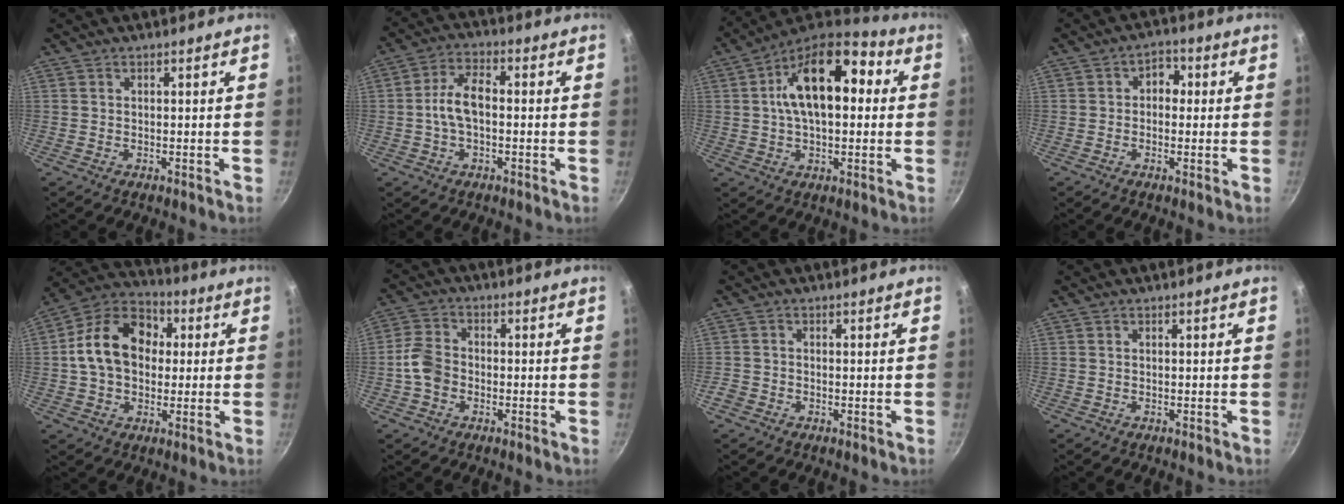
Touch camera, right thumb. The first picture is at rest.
{"total": 7.1, "force": [-0.6, 3.8, 5.9], "torque": [-0.109, 0.027, -0.017]}
{"total": 17.8, "force": [3.0, 10.0, 14.4], "torque": [-0.211, 0.030, 0.030]}
{"total": 4.1, "force": [0.3, 3.2, 2.6], "torque": [-0.015, 0.007, -0.004]}
{"total": 15.8, "force": [1.7, 12.0, 10.2], "torque": [-0.145, 0.031, 0.013]}
{"total": 5.7, "force": [-1.5, 4.4, 3.4], "torque": [-0.057, 0.019, -0.041]}
{"total": 1.6, "force": [-1.0, 1.2, 0.5], "torque": [-0.016, 0.002, -0.022]}
{"total": 0.0}